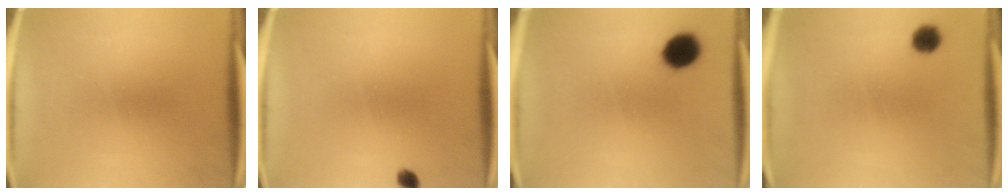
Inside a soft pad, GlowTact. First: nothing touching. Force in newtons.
{"total": 1.4}
{"total": 7.4}
{"total": 3.4}